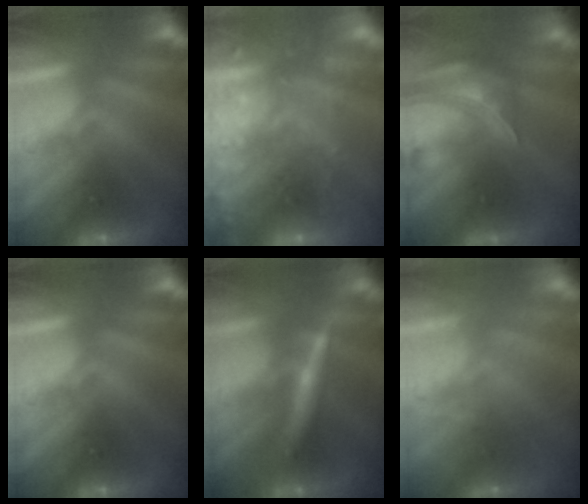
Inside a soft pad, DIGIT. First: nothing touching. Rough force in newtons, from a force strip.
{"total": 7.7}
{"total": 7.8}
{"total": 0.0}
{"total": 2.9}
{"total": 7.4}